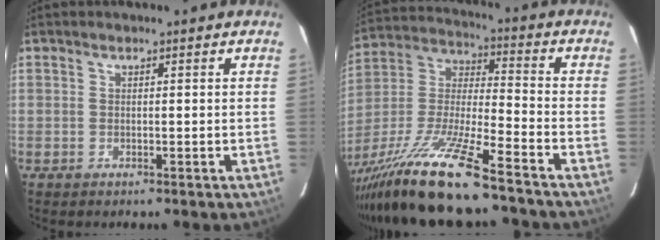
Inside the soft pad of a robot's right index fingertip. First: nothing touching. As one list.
[{"total": 21.1, "force": [-16.2, 1.7, 13.5], "torque": [-0.270, -0.032, -0.297]}]